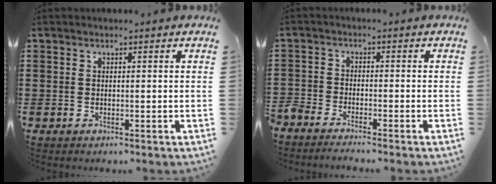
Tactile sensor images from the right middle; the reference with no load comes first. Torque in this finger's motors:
{"motor_torque": [1.15, -0.99, 0.29, 0.21]}